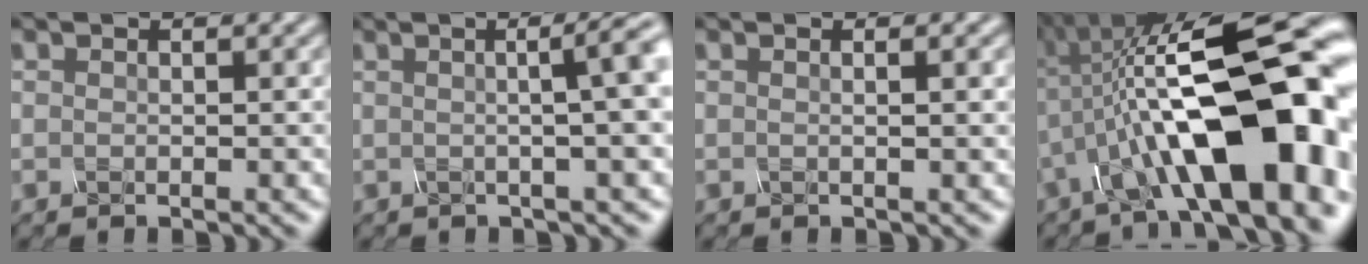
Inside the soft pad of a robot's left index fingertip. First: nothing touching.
{"total": 7.7, "force": [1.1, 2.4, 7.2], "torque": [-0.046, 0.029, -0.001]}
{"total": 2.1, "force": [0.3, 0.8, 1.9], "torque": [-0.015, 0.004, -0.010]}
{"total": 16.3, "force": [-2.6, 6.7, 14.6], "torque": [-0.207, 0.038, -0.045]}